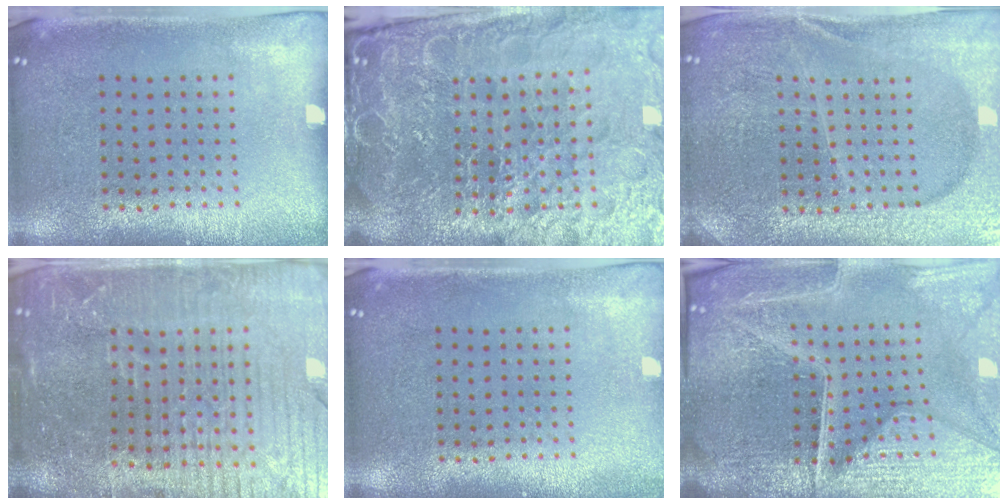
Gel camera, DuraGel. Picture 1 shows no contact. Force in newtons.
{"total": 6.9, "press": 6.0, "slide": 3.3}
{"total": 4.5, "press": 4.3, "slide": 1.5}
{"total": 6.1, "press": 5.4, "slide": 2.8}
{"total": 0.9, "press": 0.8, "slide": 0.2}
{"total": 6.6, "press": 5.9, "slide": 3.0}